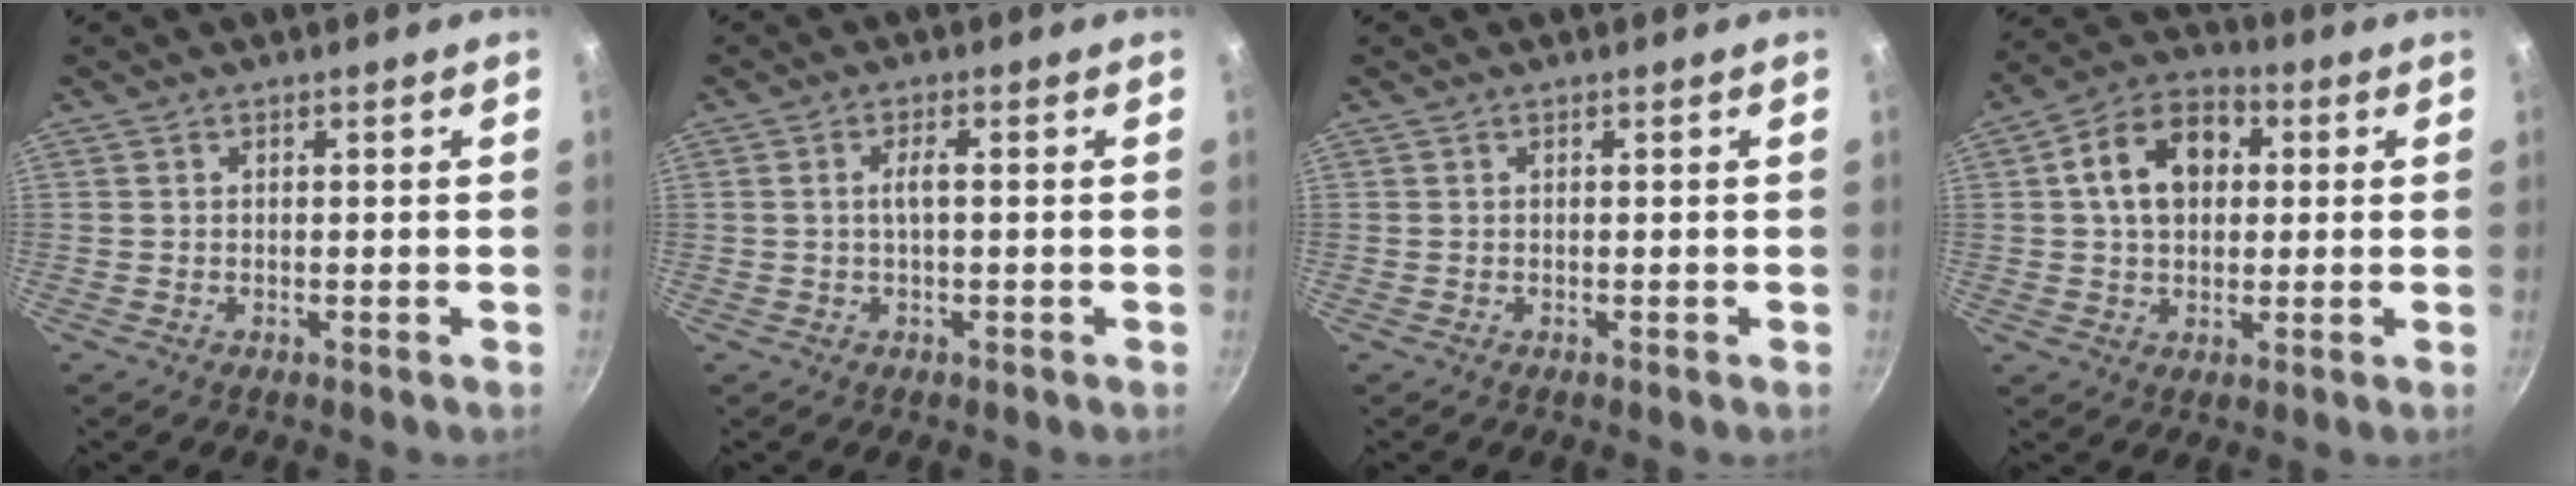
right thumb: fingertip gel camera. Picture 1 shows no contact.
{"total": 2.2, "force": [0.0, 0.5, 2.2], "torque": [-0.046, 0.008, 0.000]}
{"total": 0.0}
{"total": 12.8, "force": [2.3, 9.1, 8.6], "torque": [-0.112, 0.021, 0.024]}